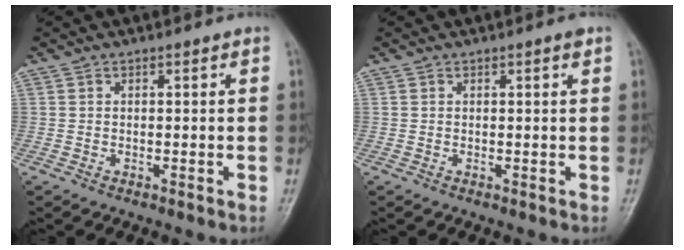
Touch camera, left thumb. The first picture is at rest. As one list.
[{"total": 1.0, "force": [0.5, 0.2, 0.8], "torque": [-0.010, 0.000, 0.007]}]